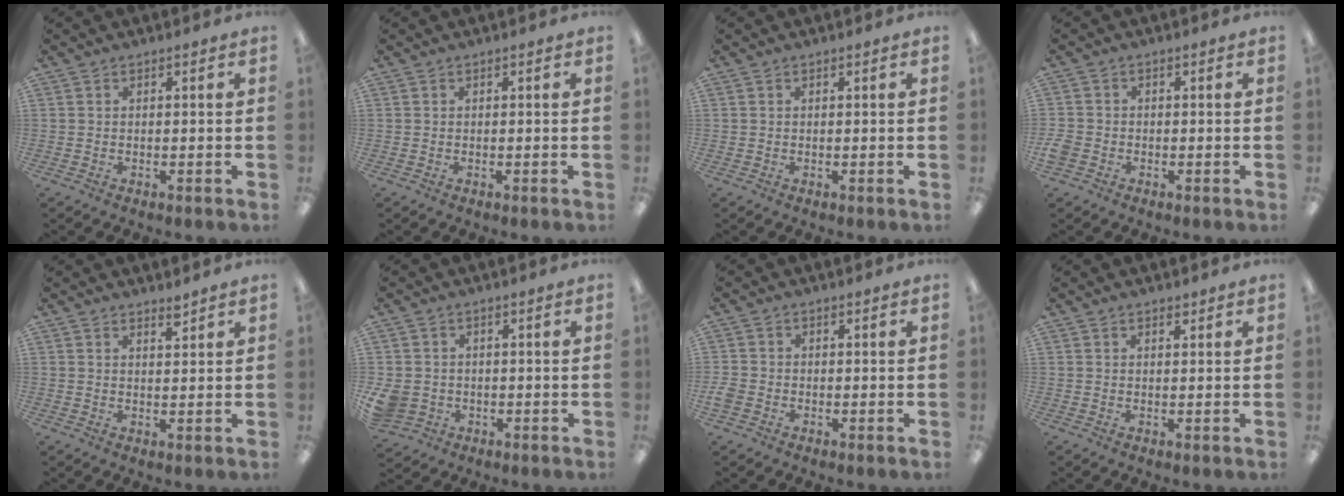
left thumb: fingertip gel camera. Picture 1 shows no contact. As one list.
[{"total": 0.0}, {"total": 0.0}, {"total": 2.8, "force": [-1.2, 2.2, 1.1], "torque": [-0.023, 0.005, -0.023]}, {"total": 2.2, "force": [2.1, 0.3, 0.7], "torque": [-0.008, -0.009, 0.036]}, {"total": 5.0, "force": [-1.1, 4.6, 1.7], "torque": [-0.045, 0.005, -0.021]}, {"total": 2.5, "force": [-0.9, 2.0, 1.1], "torque": [-0.015, 0.005, -0.016]}, {"total": 1.0, "force": [0.9, 0.4, 0.4], "torque": [-0.008, 0.000, 0.016]}]